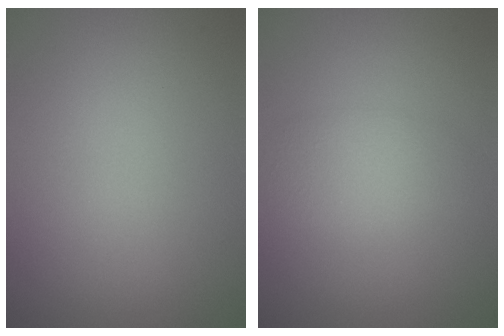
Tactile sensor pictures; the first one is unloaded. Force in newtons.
{"total": 2.7, "press": 2.7, "slide": 0.1}